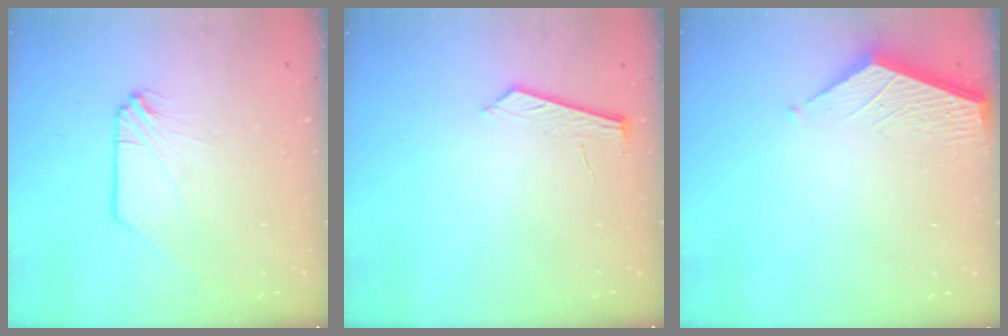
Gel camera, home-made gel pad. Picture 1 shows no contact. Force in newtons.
{"total": 4.4, "press": 4.4, "slide": 0.5}
{"total": 3.6, "press": 3.6, "slide": 0.2}